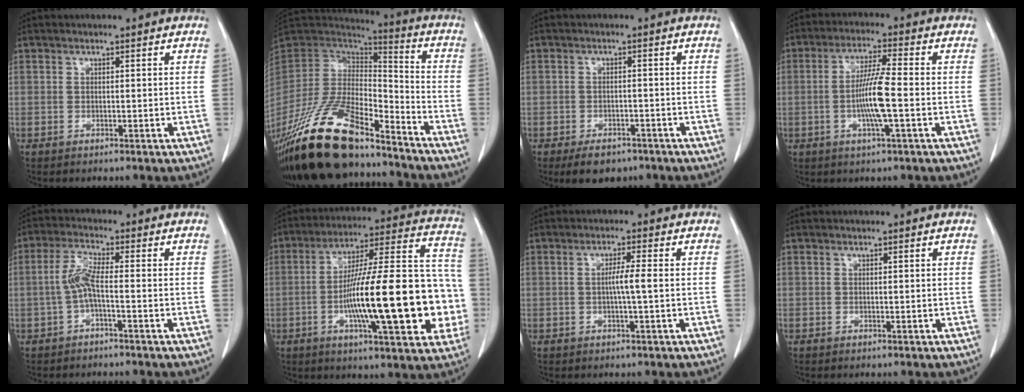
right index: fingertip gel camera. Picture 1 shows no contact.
{"total": 23.9, "force": [-18.4, 7.1, 13.5], "torque": [-0.287, -0.024, -0.335]}
{"total": 5.0, "force": [-3.7, 2.7, 2.2], "torque": [-0.032, -0.001, -0.049]}
{"total": 7.8, "force": [-1.4, 0.0, 7.7], "torque": [-0.149, -0.004, -0.030]}
{"total": 4.4, "force": [-1.0, 0.3, 4.3], "torque": [-0.093, 0.008, -0.022]}
{"total": 25.5, "force": [-5.2, 4.6, 24.5], "torque": [-0.322, 0.026, -0.075]}
{"total": 2.9, "force": [-0.2, -0.4, 2.9], "torque": [-0.051, 0.000, -0.004]}
{"total": 0.0}